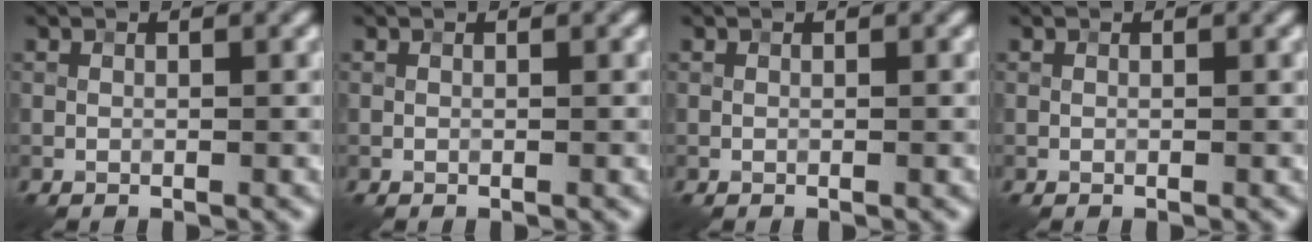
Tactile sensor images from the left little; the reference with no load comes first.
{"total": 0.0}
{"total": 0.0}
{"total": 0.0}